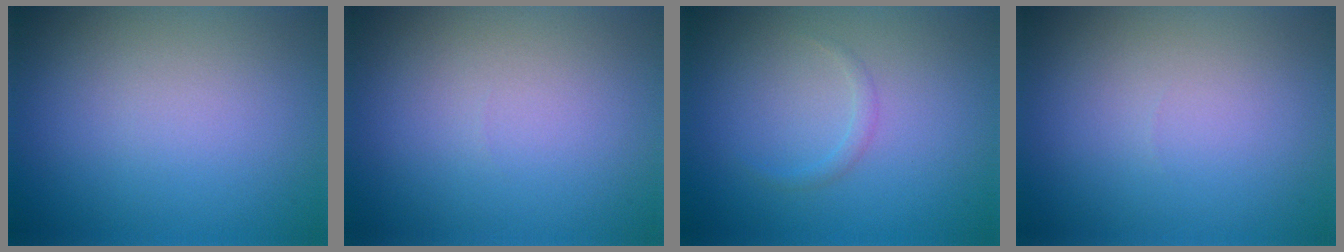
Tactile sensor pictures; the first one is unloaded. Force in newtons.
{"total": 0.0}
{"total": 0.8, "press": 0.7, "slide": 0.1}
{"total": 0.0}